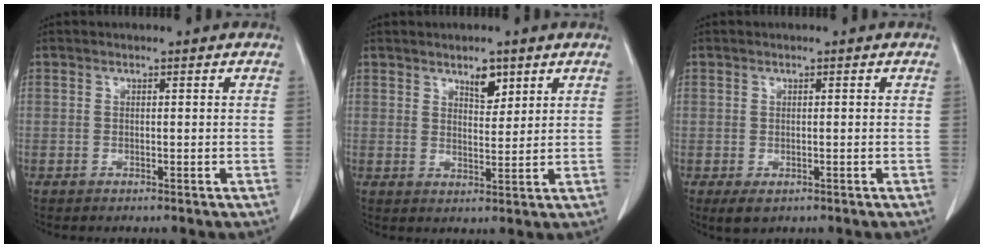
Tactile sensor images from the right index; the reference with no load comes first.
{"total": 3.5, "force": [2.4, 1.5, 2.2], "torque": [-0.031, -0.004, 0.041]}
{"total": 2.3, "force": [-1.0, 1.6, 1.2], "torque": [-0.019, -0.002, -0.005]}